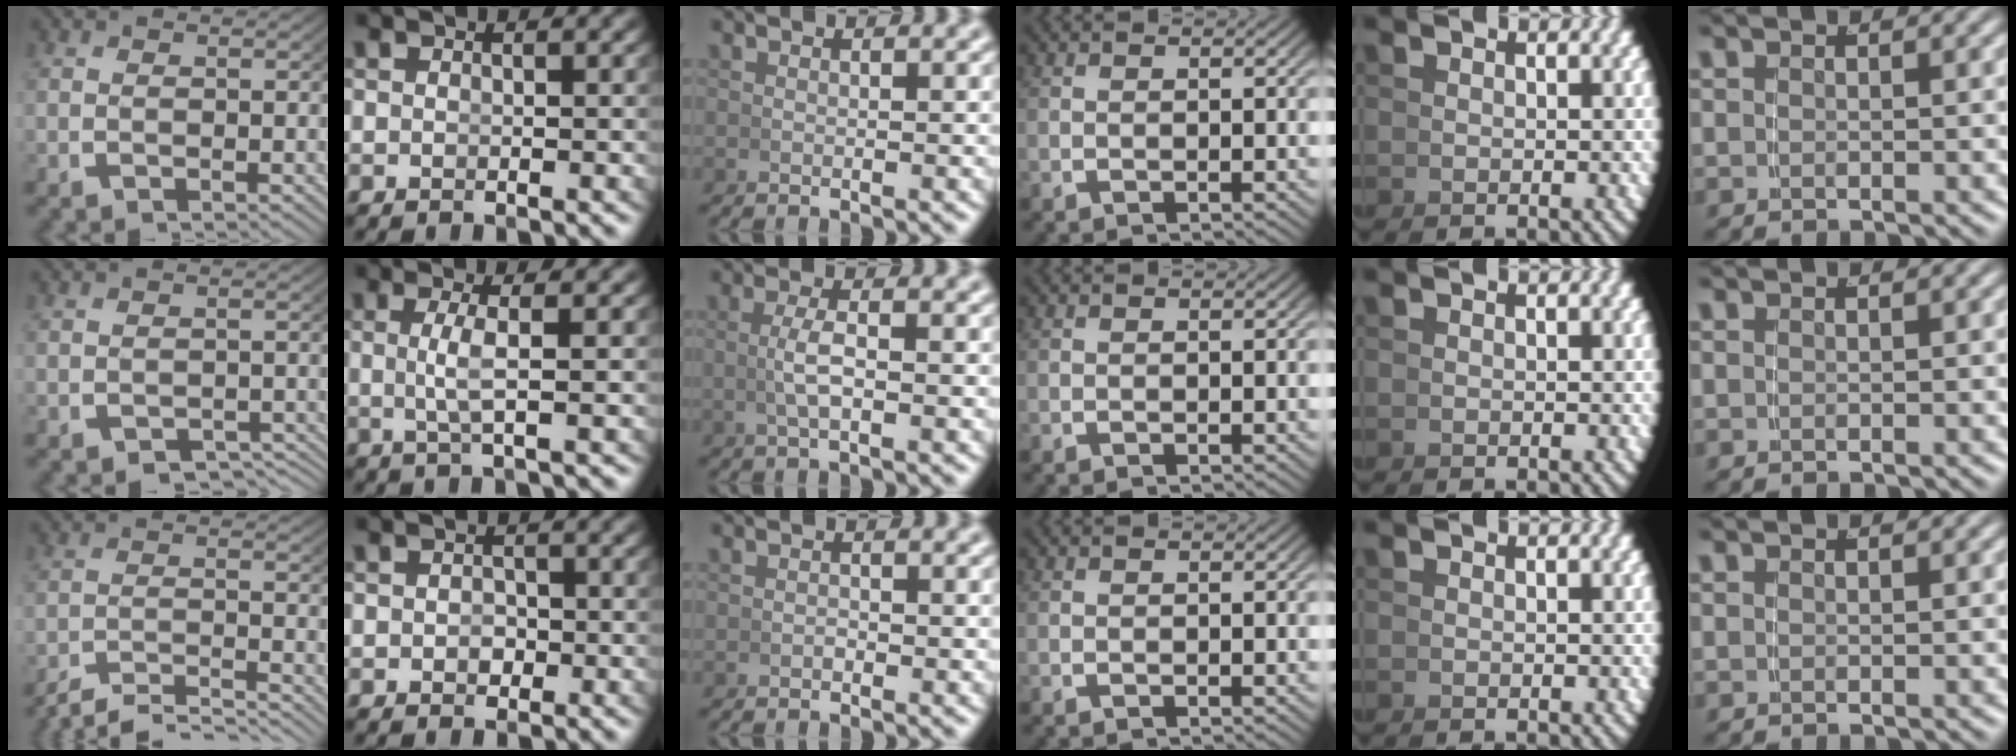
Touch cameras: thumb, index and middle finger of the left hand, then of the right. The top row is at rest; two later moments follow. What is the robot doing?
{"motion": "grasp_and_lifting", "object": "whiteboard"}